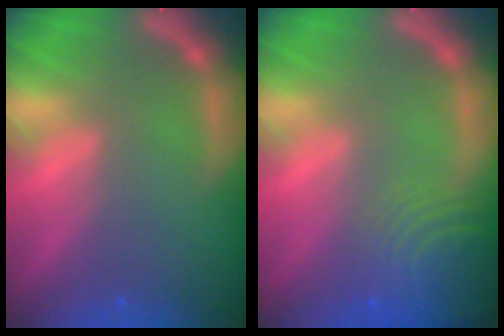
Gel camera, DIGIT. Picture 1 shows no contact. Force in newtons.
{"total": 9.1}